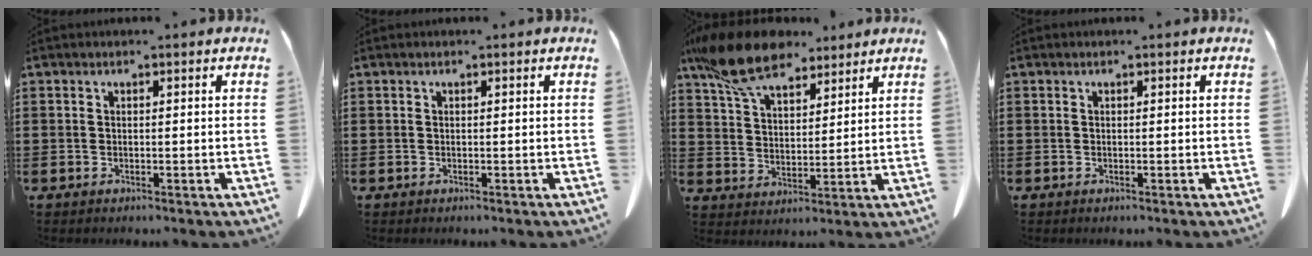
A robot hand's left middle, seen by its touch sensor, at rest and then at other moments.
{"total": 0.0}
{"total": 12.2, "force": [9.6, 4.5, 6.0], "torque": [-0.148, -0.018, 0.184]}
{"total": 0.0}